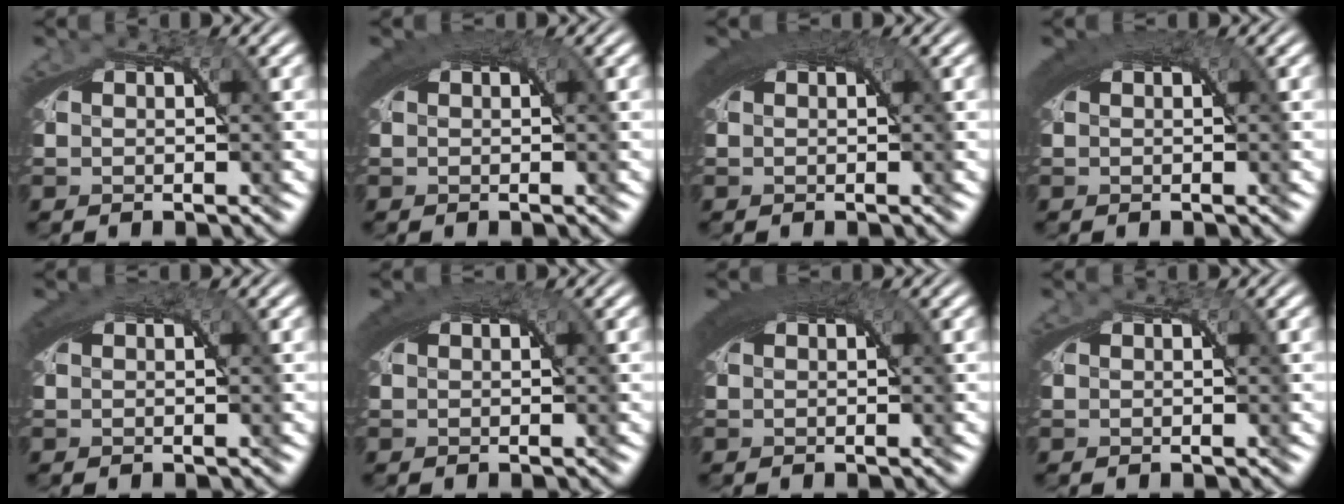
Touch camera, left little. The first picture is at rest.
{"total": 3.5, "force": [1.7, 1.2, 2.8], "torque": [-0.041, 0.013, 0.022]}
{"total": 4.1, "force": [1.8, 1.4, 3.4], "torque": [-0.047, 0.015, 0.024]}
{"total": 3.4, "force": [1.6, 1.2, 2.8], "torque": [-0.041, 0.013, 0.021]}
{"total": 2.7, "force": [1.4, 1.0, 2.1], "torque": [-0.034, 0.011, 0.018]}
{"total": 3.2, "force": [1.6, 1.1, 2.5], "torque": [-0.038, 0.013, 0.020]}
{"total": 4.4, "force": [1.9, 1.5, 3.6], "torque": [-0.050, 0.015, 0.025]}
{"total": 0.0}